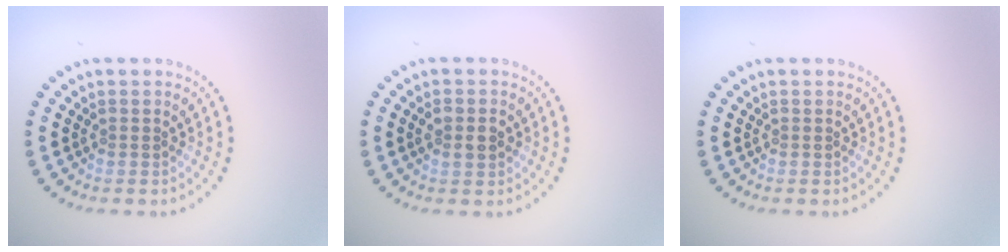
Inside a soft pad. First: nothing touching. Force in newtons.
{"total": 1.8, "press": 1.8, "slide": 0.2}
{"total": 0.0}